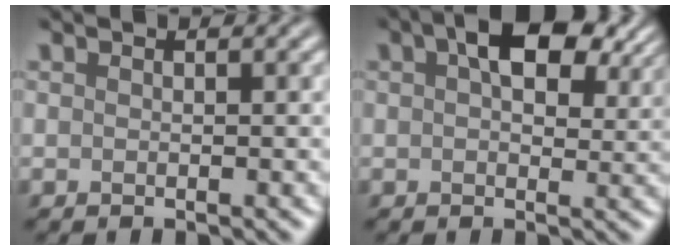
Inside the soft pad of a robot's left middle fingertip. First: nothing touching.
{"total": 7.6, "force": [3.4, 4.0, 5.6], "torque": [-0.079, 0.011, 0.042]}